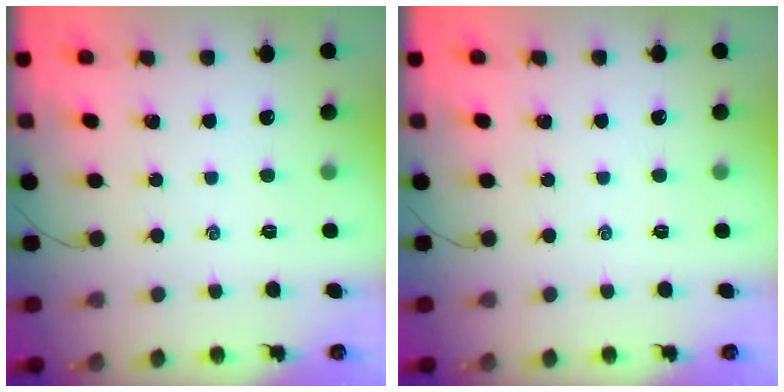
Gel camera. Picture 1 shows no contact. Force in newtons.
{"total": 0.0}